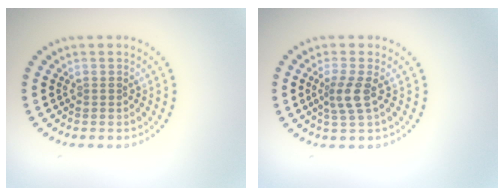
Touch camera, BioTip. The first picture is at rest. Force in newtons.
{"total": 2.3, "press": 1.9, "slide": 1.4}